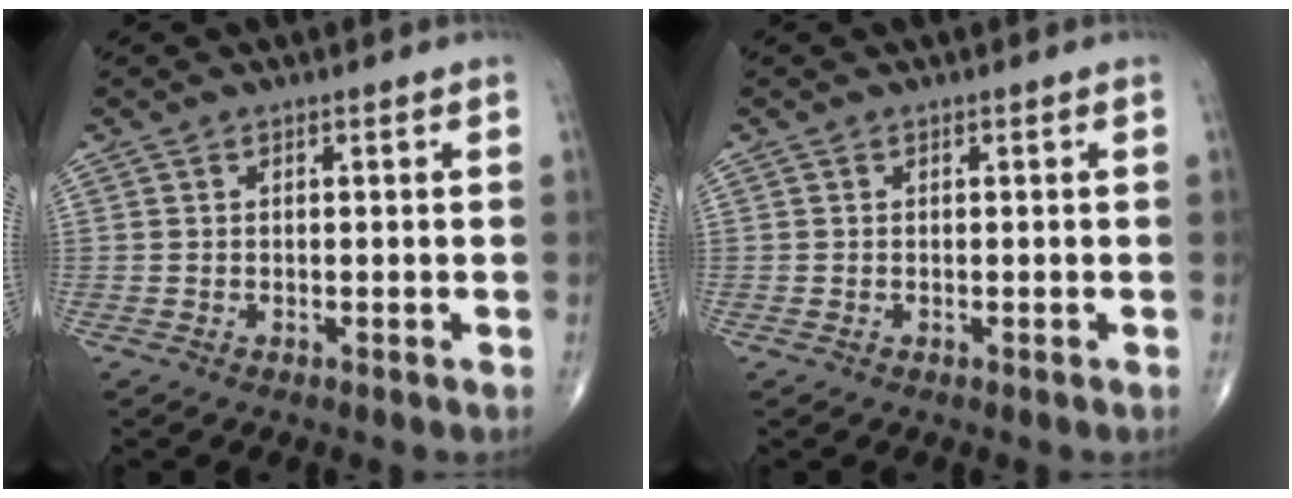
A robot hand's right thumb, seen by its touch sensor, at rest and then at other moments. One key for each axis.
{"total": 0.0}